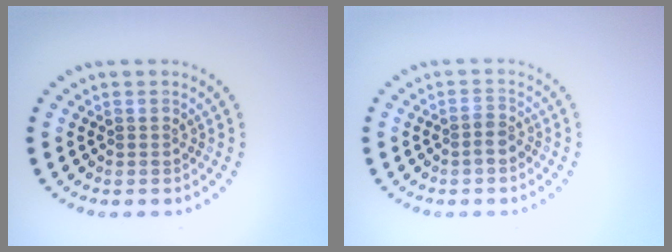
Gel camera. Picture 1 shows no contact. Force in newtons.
{"total": 1.6, "press": 1.3, "slide": 0.9}